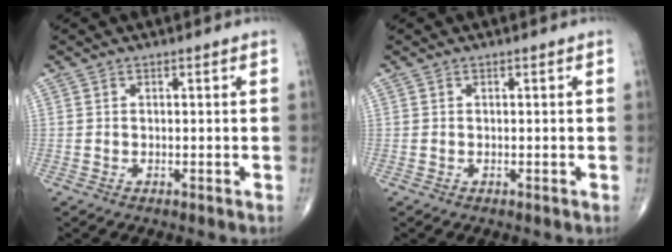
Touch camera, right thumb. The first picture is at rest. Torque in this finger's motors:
{"motor_torque": [0.01, 0.14, 0.00, 0.00, 0.01]}